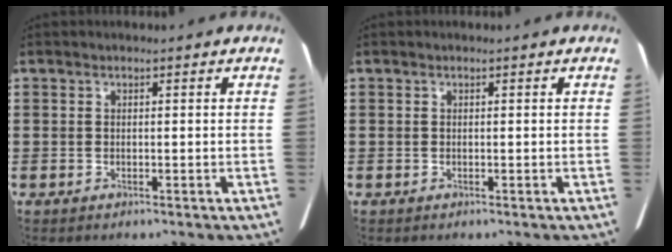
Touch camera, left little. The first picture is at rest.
{"total": 0.0}